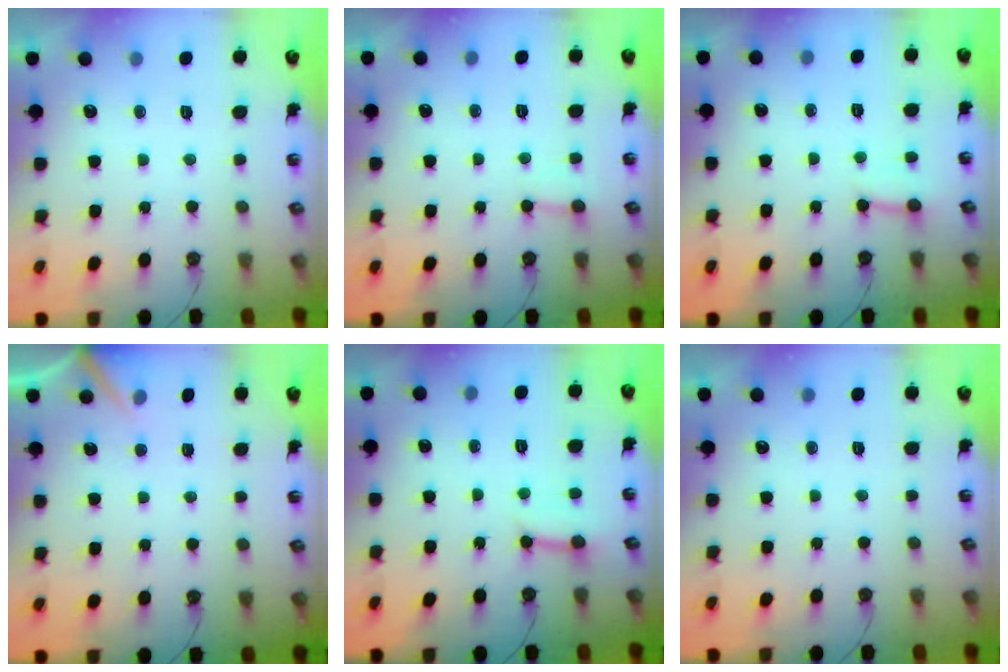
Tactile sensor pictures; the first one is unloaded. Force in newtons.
{"total": 3.0, "press": 3.0, "slide": 0.2}
{"total": 3.0, "press": 2.9, "slide": 0.3}
{"total": 4.0, "press": 4.0, "slide": 0.3}
{"total": 4.9, "press": 4.9, "slide": 0.6}
{"total": 0.0}